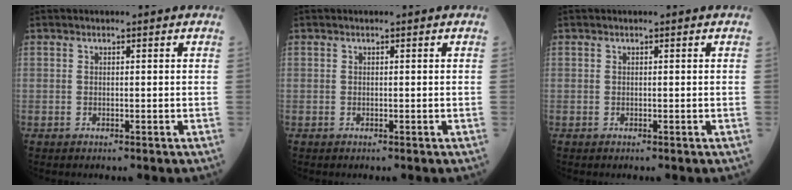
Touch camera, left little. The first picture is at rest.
{"total": 0.0}
{"total": 0.0}